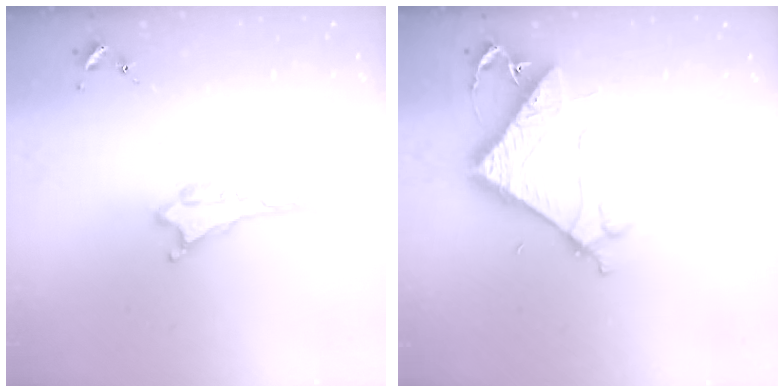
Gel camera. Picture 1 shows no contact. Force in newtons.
{"total": 8.0, "press": 8.0, "slide": 0.7}